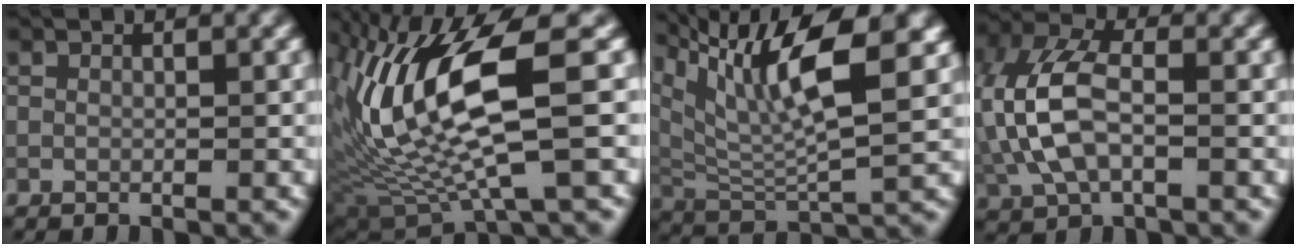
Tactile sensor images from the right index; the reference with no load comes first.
{"total": 10.6, "force": [1.6, 2.7, 10.1], "torque": [-0.198, -0.012, 0.038]}
{"total": 12.0, "force": [6.0, 3.5, 9.8], "torque": [-0.191, 0.012, 0.111]}
{"total": 8.0, "force": [-0.9, 4.5, 6.6], "torque": [-0.157, 0.018, -0.027]}